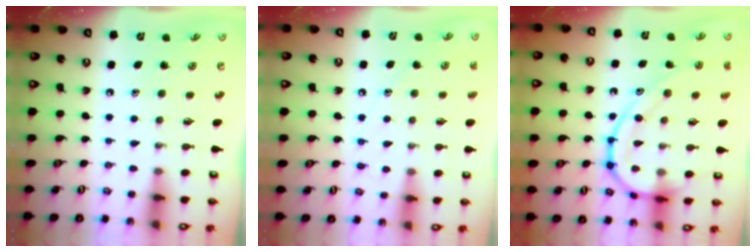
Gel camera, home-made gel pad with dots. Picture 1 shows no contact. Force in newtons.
{"total": 5.9, "press": 5.8, "slide": 0.7}
{"total": 15.2, "press": 15.2, "slide": 0.8}